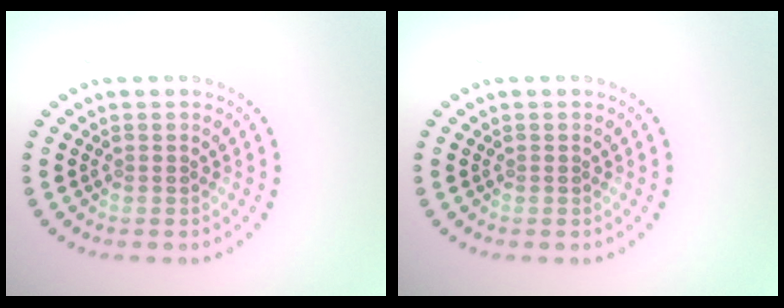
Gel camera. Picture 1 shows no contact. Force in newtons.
{"total": 0.0}